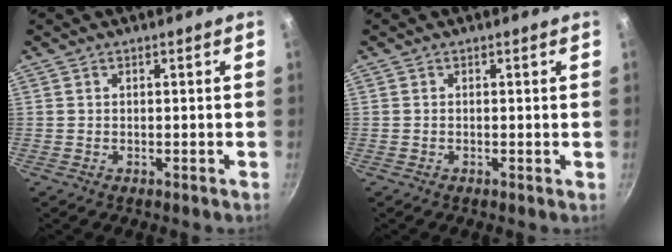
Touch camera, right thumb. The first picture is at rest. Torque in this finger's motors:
{"motor_torque": [0.11, -0.03, 0.07, 0.18, 0.02]}